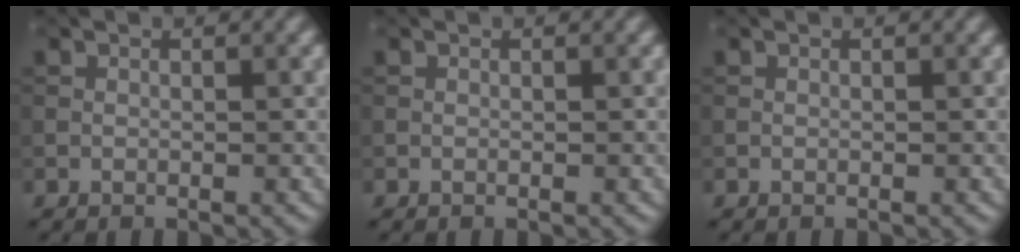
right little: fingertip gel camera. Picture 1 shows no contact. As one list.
[{"total": 0.0}, {"total": 0.0}]